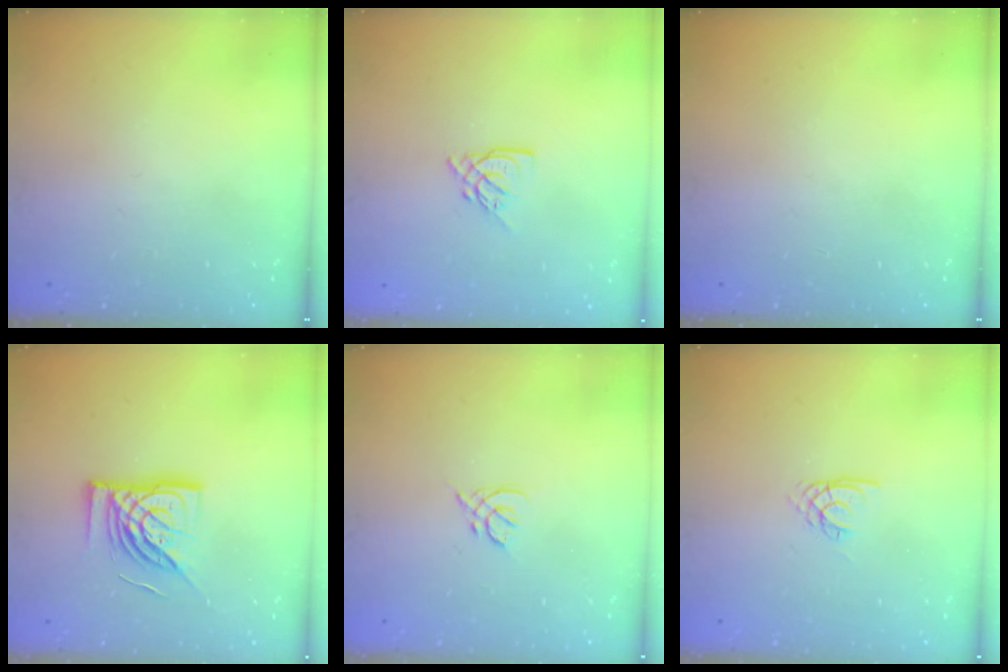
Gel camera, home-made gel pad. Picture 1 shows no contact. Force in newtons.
{"total": 4.3, "press": 4.2, "slide": 0.5}
{"total": 0.0}
{"total": 15.0, "press": 15.0, "slide": 1.4}
{"total": 2.0, "press": 1.9, "slide": 0.6}
{"total": 2.2, "press": 2.2, "slide": 0.3}